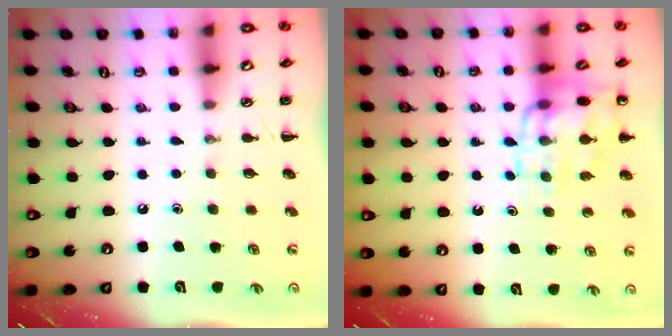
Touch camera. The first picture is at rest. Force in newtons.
{"total": 12.5, "press": 12.3, "slide": 2.5}